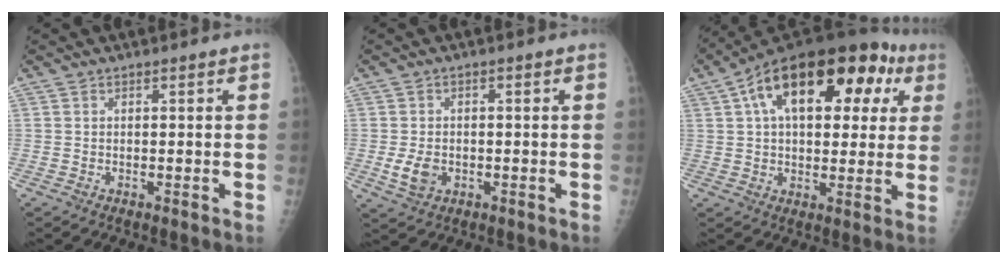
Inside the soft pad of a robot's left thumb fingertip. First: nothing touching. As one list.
[{"total": 4.4, "force": [-1.2, 3.2, 2.6], "torque": [-0.044, -0.003, -0.017]}, {"total": 24.6, "force": [8.8, 13.0, 18.9], "torque": [-0.259, 0.045, 0.128]}]